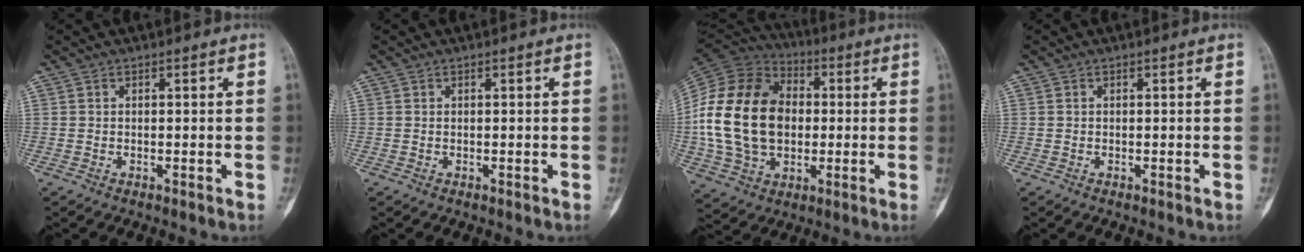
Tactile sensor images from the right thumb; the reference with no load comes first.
{"total": 0.0}
{"total": 22.7, "force": [-0.2, 16.4, 15.6], "torque": [-0.292, 0.017, 0.003]}
{"total": 0.0}